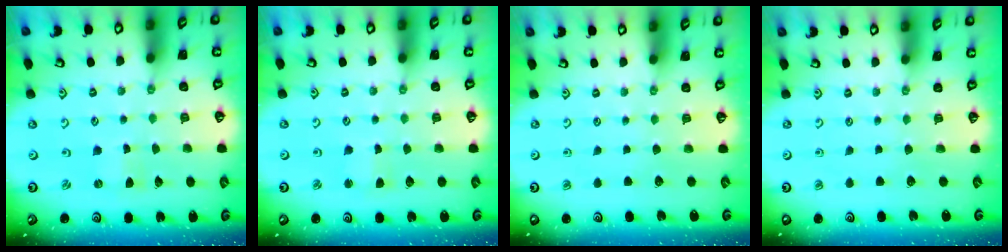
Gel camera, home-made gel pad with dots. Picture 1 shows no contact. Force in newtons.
{"total": 2.3, "press": 2.3, "slide": 0.3}
{"total": 0.0}
{"total": 0.0}